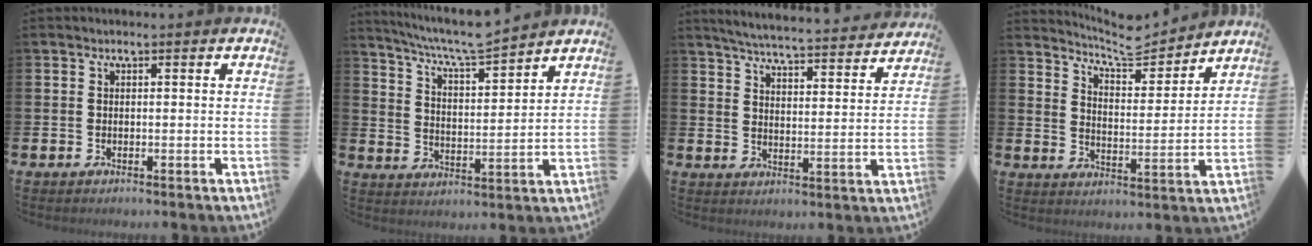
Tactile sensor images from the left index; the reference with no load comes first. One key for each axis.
{"total": 7.4, "fx": 7.0, "fy": 0.3, "fz": 2.3, "tx": -0.074, "ty": -0.044, "tz": 0.123}
{"total": 5.6, "fx": 5.4, "fy": 0.2, "fz": 1.3, "tx": -0.045, "ty": -0.044, "tz": 0.092}
{"total": 6.7, "fx": 6.4, "fy": 1.4, "fz": 1.4, "tx": -0.045, "ty": -0.049, "tz": 0.107}